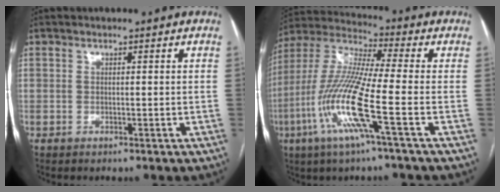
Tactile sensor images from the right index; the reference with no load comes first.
{"total": 14.8, "force": [-5.1, -0.1, 13.9], "torque": [-0.299, -0.012, -0.110]}